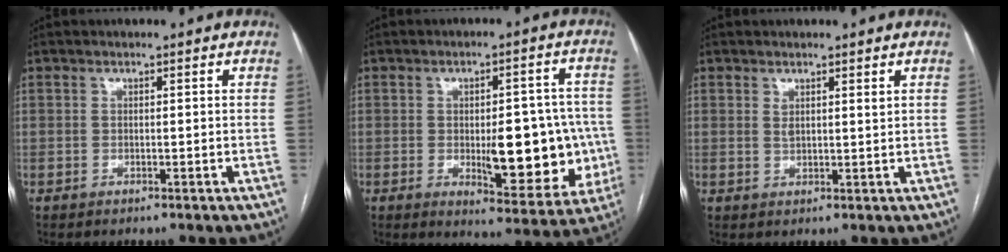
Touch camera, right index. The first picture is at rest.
{"total": 14.0, "force": [-2.0, 5.1, 12.9], "torque": [-0.154, 0.010, -0.012]}
{"total": 1.6, "force": [1.0, 0.4, 1.2], "torque": [-0.026, 0.000, 0.022]}